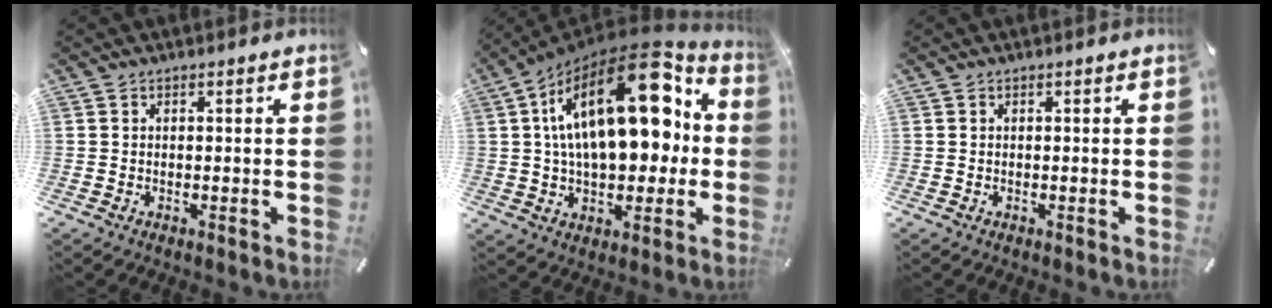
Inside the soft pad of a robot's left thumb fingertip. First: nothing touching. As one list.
[{"total": 25.3, "force": [7.5, 13.0, 20.3], "torque": [-0.335, -0.034, 0.119]}, {"total": 0.0}]